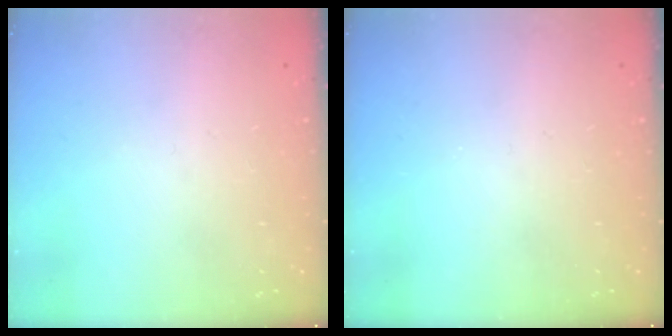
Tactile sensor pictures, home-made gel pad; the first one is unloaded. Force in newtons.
{"total": 0.0}